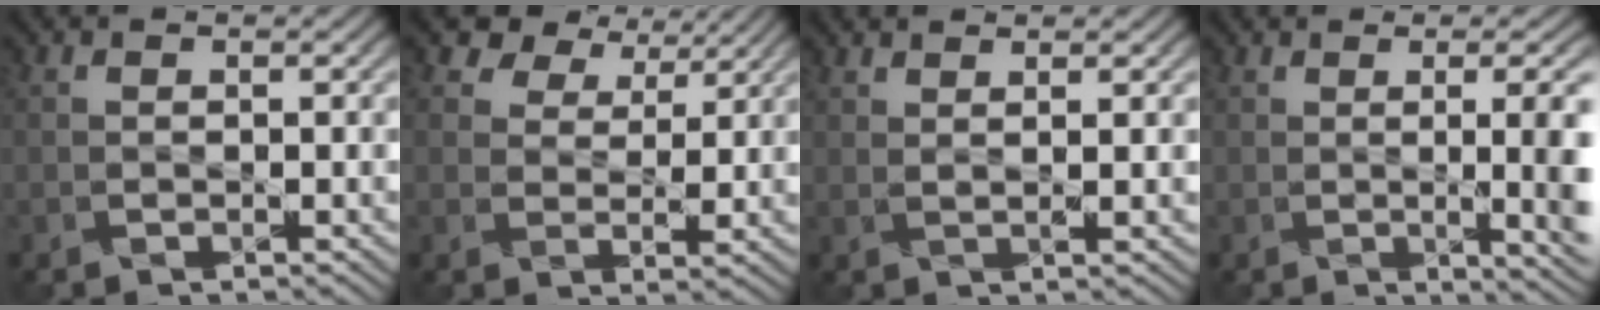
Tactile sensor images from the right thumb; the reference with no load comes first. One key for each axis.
{"total": 6.5, "fx": 5.2, "fy": 3.2, "fz": 2.2, "tx": -0.042, "ty": 0.010, "tz": 0.087}
{"total": 2.2, "fx": 2.0, "fy": -0.9, "fz": 0.6, "tx": -0.017, "ty": 0.010, "tz": 0.041}
{"total": 8.5, "fx": 0.0, "fy": 2.2, "fz": 8.2, "tx": -0.076, "ty": 0.017, "tz": 0.009}